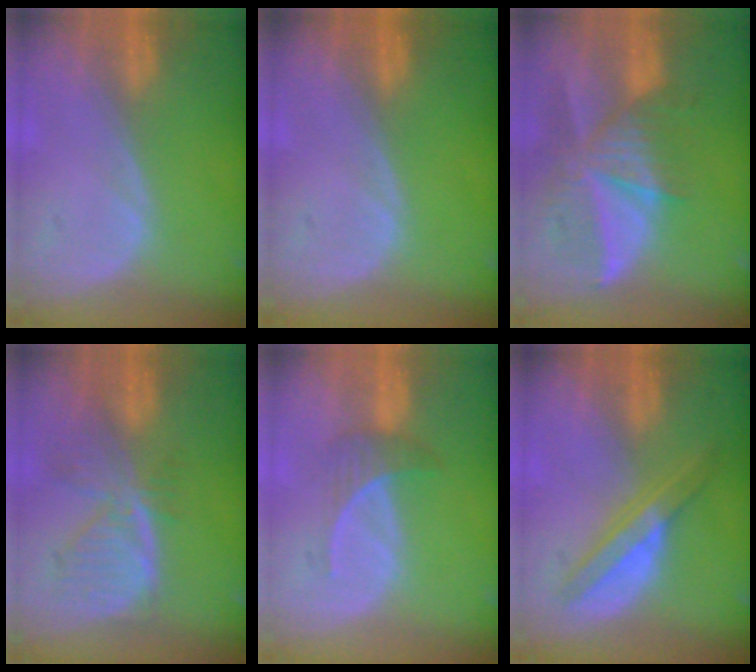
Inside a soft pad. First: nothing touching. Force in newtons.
{"total": 0.0}
{"total": 9.8, "press": 8.6, "slide": 4.7}
{"total": 7.8, "press": 6.8, "slide": 3.7}
{"total": 3.2, "press": 3.1, "slide": 0.9}
{"total": 6.2, "press": 5.5, "slide": 2.8}